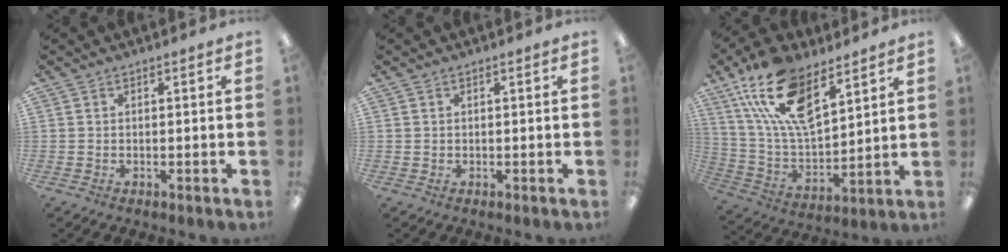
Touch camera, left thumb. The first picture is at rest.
{"total": 0.0}
{"total": 19.6, "force": [11.5, 9.3, 12.9], "torque": [-0.274, -0.056, 0.203]}